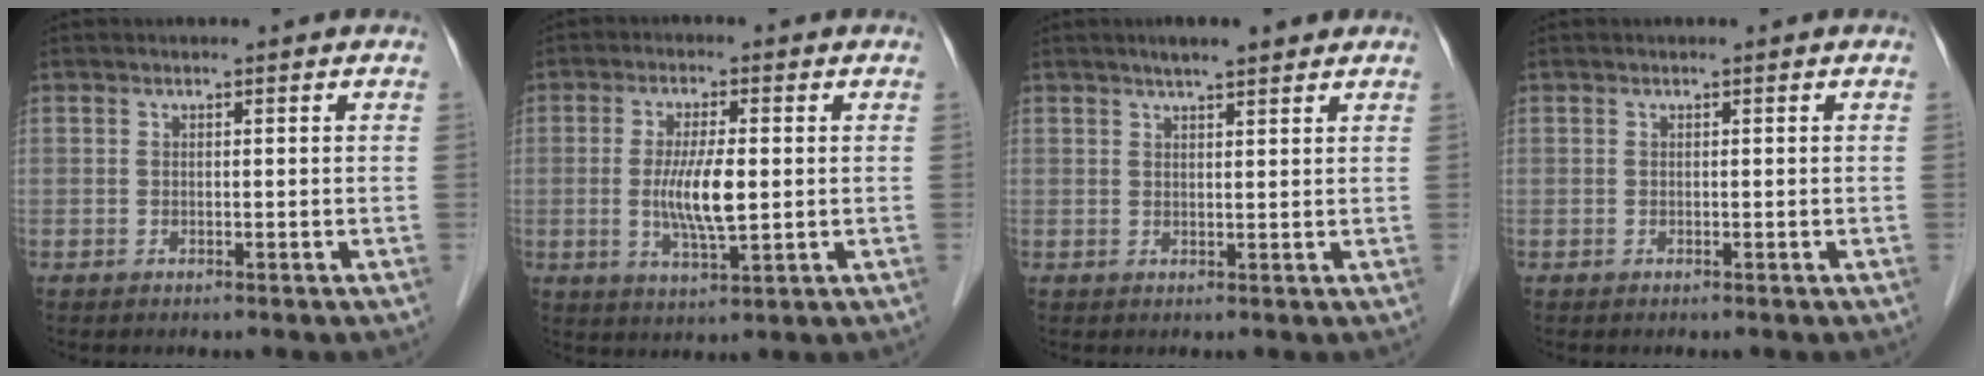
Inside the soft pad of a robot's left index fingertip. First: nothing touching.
{"total": 6.9, "force": [-0.3, 1.2, 6.8], "torque": [-0.136, -0.015, -0.006]}
{"total": 4.6, "force": [3.5, 0.7, 2.9], "torque": [-0.041, 0.018, 0.053]}
{"total": 0.0}